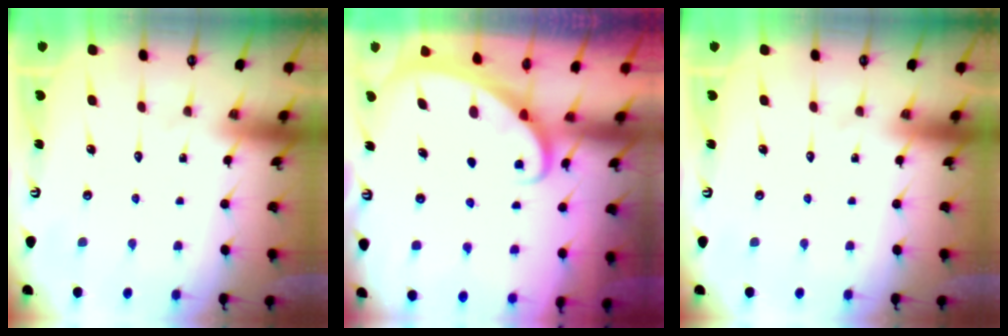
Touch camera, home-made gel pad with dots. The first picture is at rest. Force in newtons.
{"total": 1.7, "press": 1.7, "slide": 0.2}
{"total": 0.0}